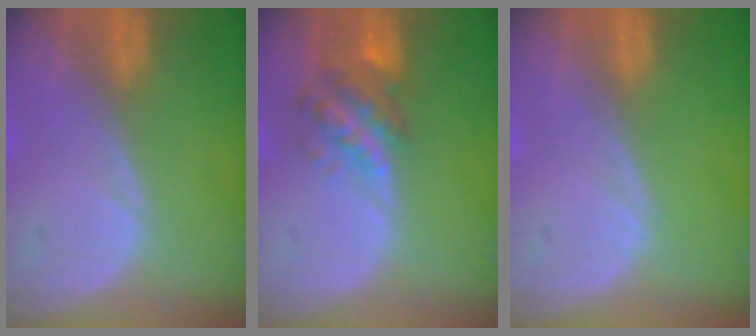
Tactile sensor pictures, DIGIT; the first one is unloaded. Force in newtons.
{"total": 6.1, "press": 5.9, "slide": 1.7}
{"total": 0.0}